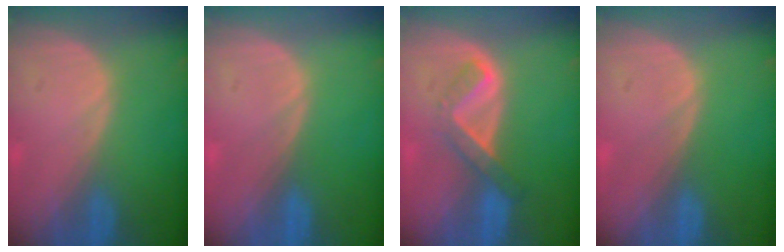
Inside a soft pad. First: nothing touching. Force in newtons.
{"total": 0.0}
{"total": 5.2, "press": 4.5, "slide": 2.6}
{"total": 0.0}